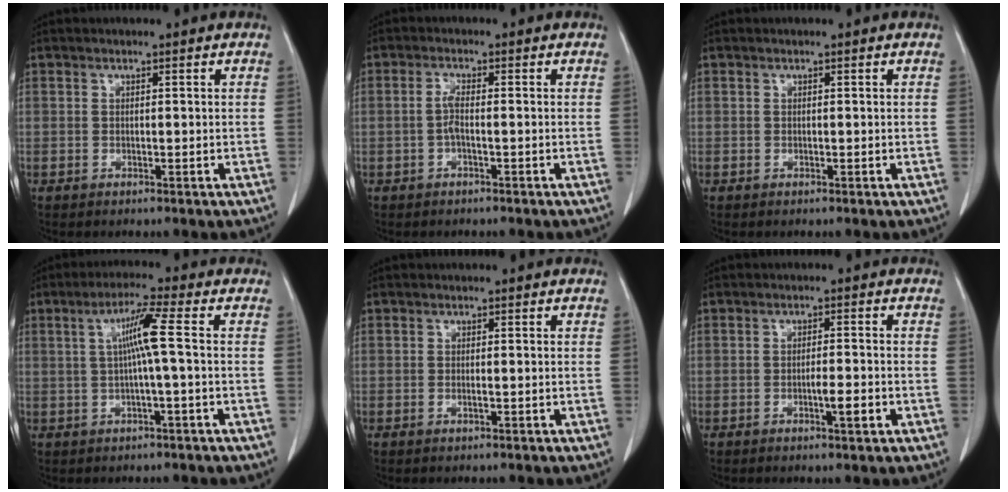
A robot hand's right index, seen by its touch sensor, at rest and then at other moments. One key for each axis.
{"total": 2.1, "fx": -0.6, "fy": 0.2, "fz": 2.0, "tx": -0.041, "ty": 0.003, "tz": -0.015}
{"total": 0.0}
{"total": 5.9, "fx": 0.3, "fy": -0.8, "fz": 5.8, "tx": -0.107, "ty": 0.013, "tz": 0.009}
{"total": 0.7, "fx": -0.3, "fy": 0.0, "fz": 0.6, "tx": -0.015, "ty": 0.000, "tz": -0.005}
{"total": 3.3, "fx": -1.3, "fy": 0.3, "fz": 3.0, "tx": -0.046, "ty": 0.000, "tz": -0.019}